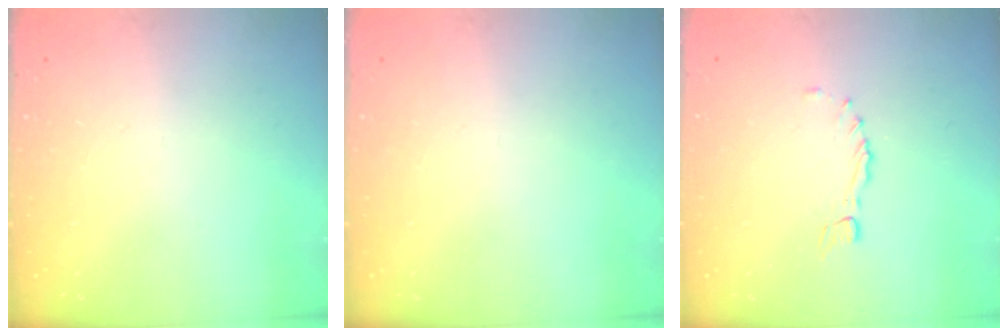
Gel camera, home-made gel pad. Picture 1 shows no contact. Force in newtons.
{"total": 0.0}
{"total": 0.0}